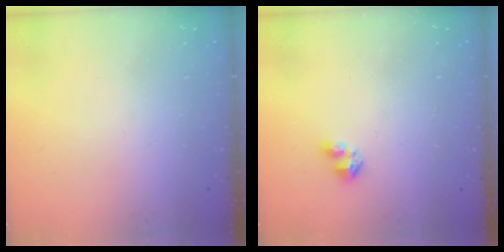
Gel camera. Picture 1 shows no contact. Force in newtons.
{"total": 2.9, "press": 2.8, "slide": 0.6}